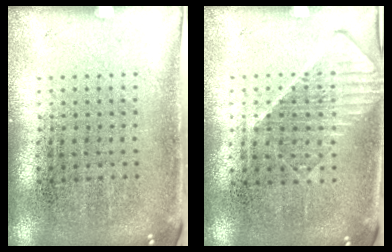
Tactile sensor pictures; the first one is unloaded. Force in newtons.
{"total": 1.1, "press": 1.0, "slide": 0.5}